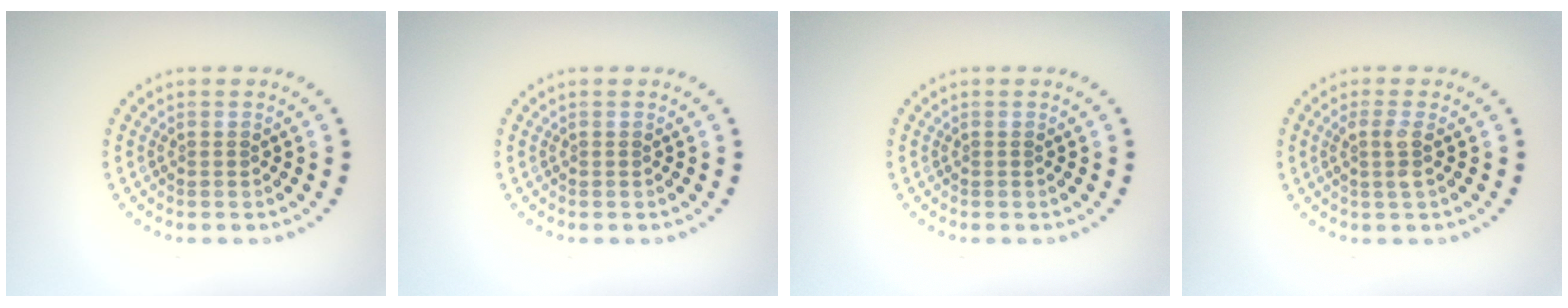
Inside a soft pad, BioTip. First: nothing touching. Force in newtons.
{"total": 0.0}
{"total": 0.0}
{"total": 1.7, "press": 1.4, "slide": 1.0}